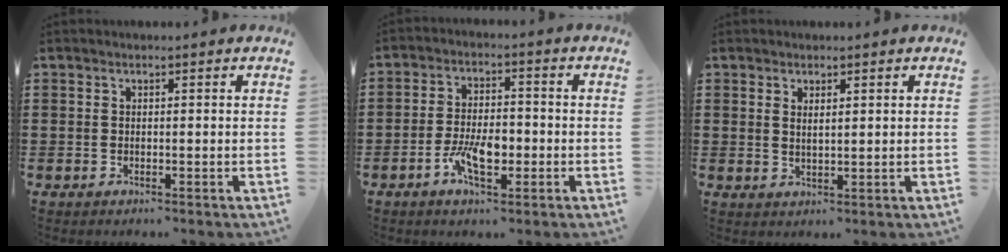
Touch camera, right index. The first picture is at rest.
{"total": 7.1, "force": [-2.3, 3.3, 5.8], "torque": [-0.116, 0.006, -0.043]}
{"total": 1.3, "force": [1.0, 0.4, 0.8], "torque": [-0.016, 0.002, 0.017]}